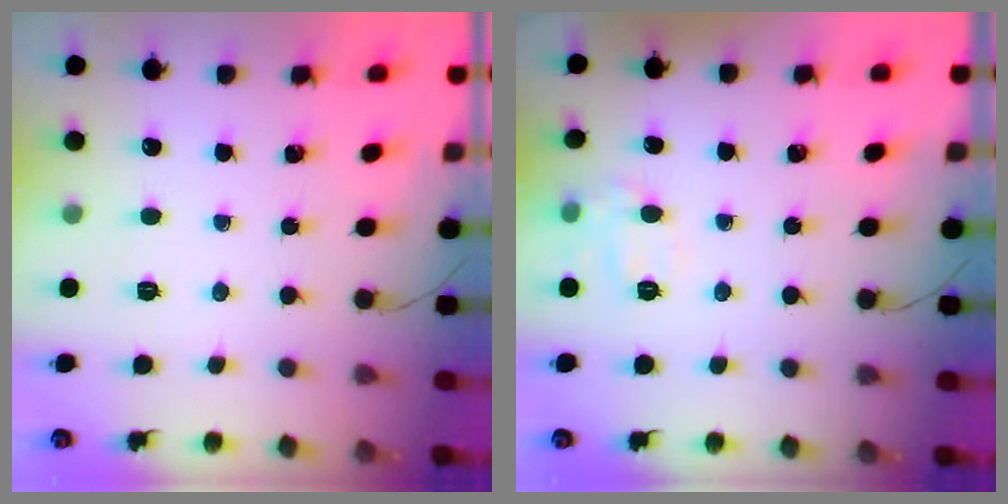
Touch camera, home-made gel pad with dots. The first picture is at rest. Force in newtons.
{"total": 7.5, "press": 7.5, "slide": 0.6}